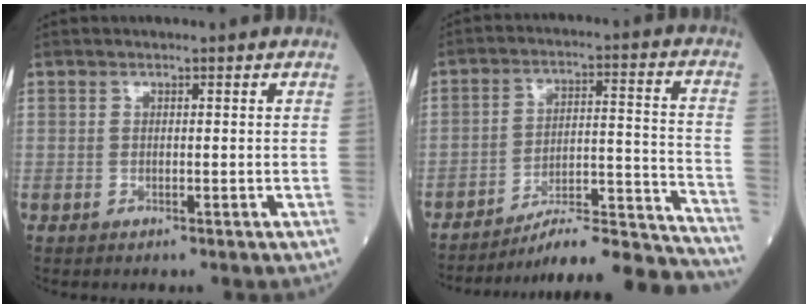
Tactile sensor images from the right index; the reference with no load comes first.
{"total": 19.0, "force": [-18.2, 0.3, 5.5], "torque": [-0.053, 0.030, -0.262]}